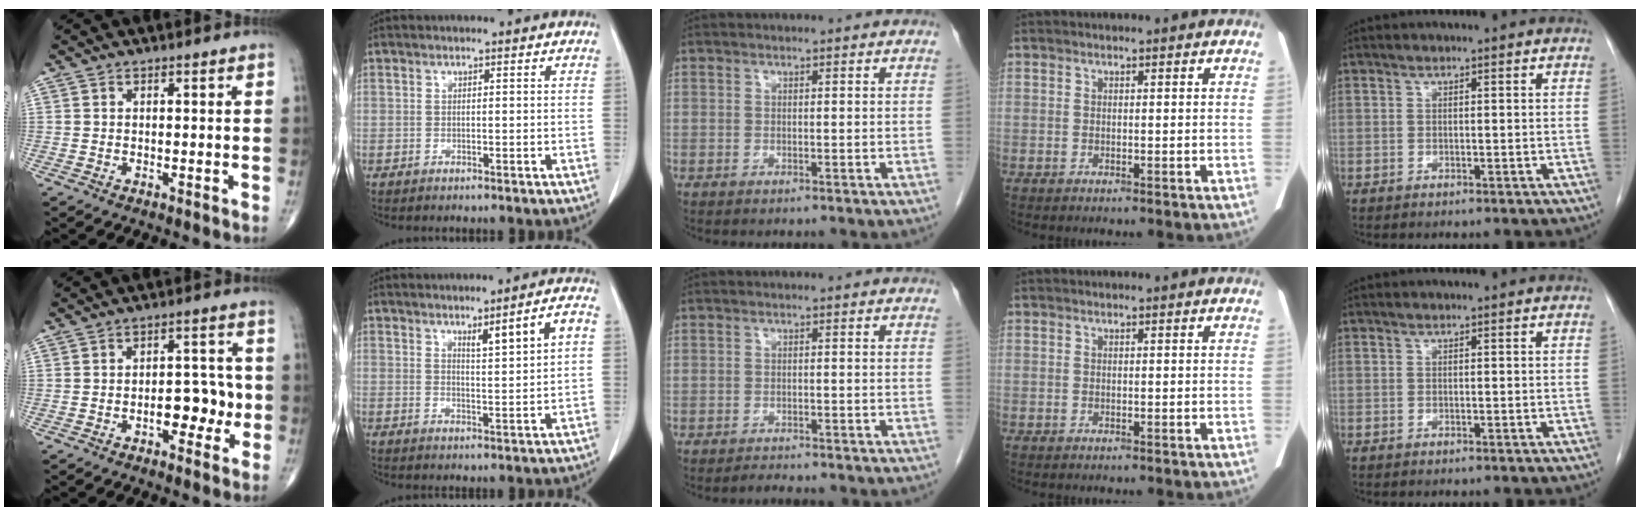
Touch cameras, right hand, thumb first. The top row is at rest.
{"thumb": {"total": 7.1, "force": [-1.6, 4.0, 5.7], "torque": [-0.050, 0.020, -0.025]}, "index": {"total": 5.7, "force": [2.1, 0.0, 5.3], "torque": [-0.080, 0.002, 0.037]}, "middle": {"total": 2.3, "force": [-2.2, 0.3, 0.7], "torque": [-0.016, -0.005, -0.027]}}